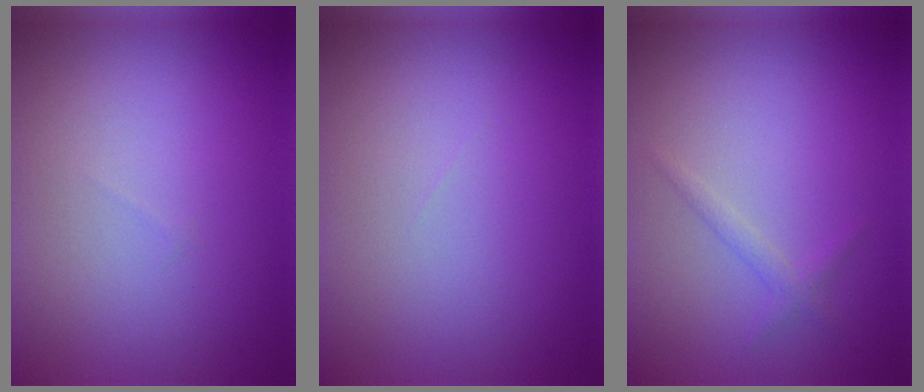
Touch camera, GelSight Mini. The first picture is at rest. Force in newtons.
{"total": 0.0}
{"total": 1.1, "press": 1.1, "slide": 0.0}